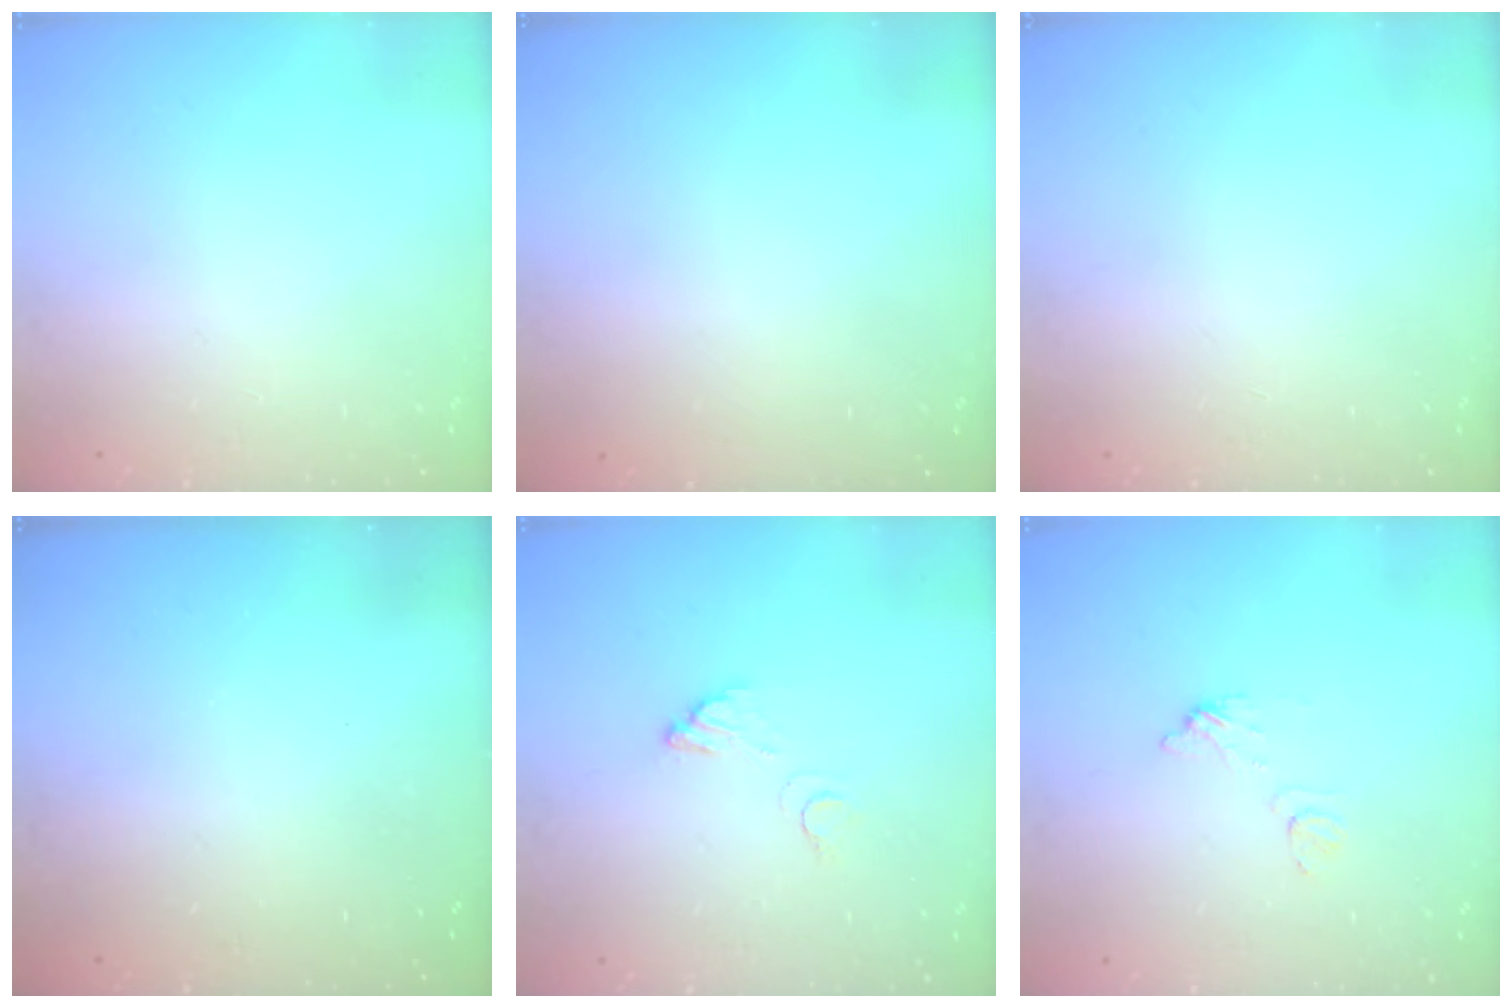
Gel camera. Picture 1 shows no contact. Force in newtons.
{"total": 3.0, "press": 3.0, "slide": 0.1}
{"total": 0.0}
{"total": 3.1, "press": 3.1, "slide": 0.1}
{"total": 3.7, "press": 3.7, "slide": 0.2}
{"total": 6.9, "press": 6.8, "slide": 0.5}